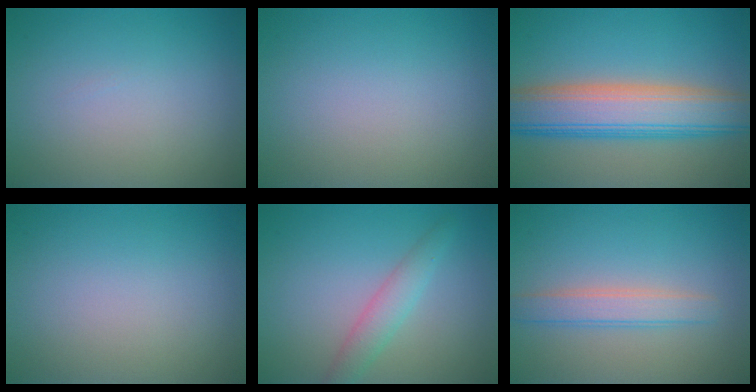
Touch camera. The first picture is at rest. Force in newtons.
{"total": 0.0}
{"total": 8.9, "press": 8.9, "slide": 0.6}
{"total": 0.0}
{"total": 2.4, "press": 2.4, "slide": 0.0}
{"total": 2.6, "press": 2.6, "slide": 0.2}